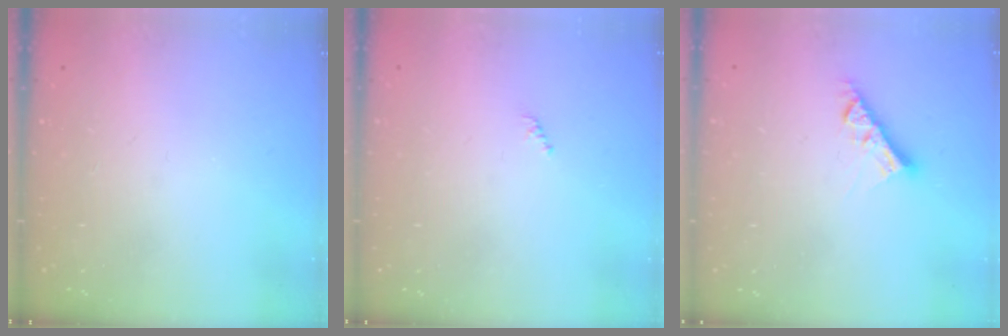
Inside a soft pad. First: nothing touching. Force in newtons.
{"total": 0.7, "press": 0.7, "slide": 0.3}
{"total": 7.7, "press": 7.7, "slide": 0.3}